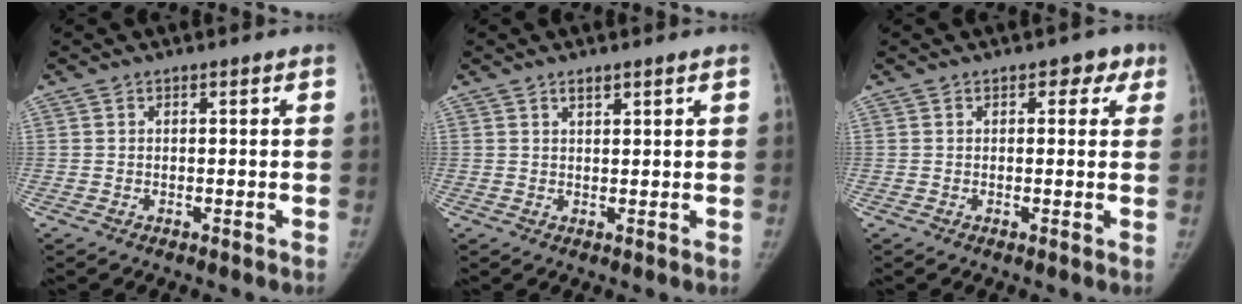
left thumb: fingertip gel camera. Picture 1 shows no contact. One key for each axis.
{"total": 1.5, "fx": 1.1, "fy": 0.5, "fz": 0.9, "tx": -0.008, "ty": -0.007, "tz": 0.019}
{"total": 3.3, "fx": 1.4, "fy": 2.4, "fz": 1.9, "tx": 0.016, "ty": 0.002, "tz": 0.008}